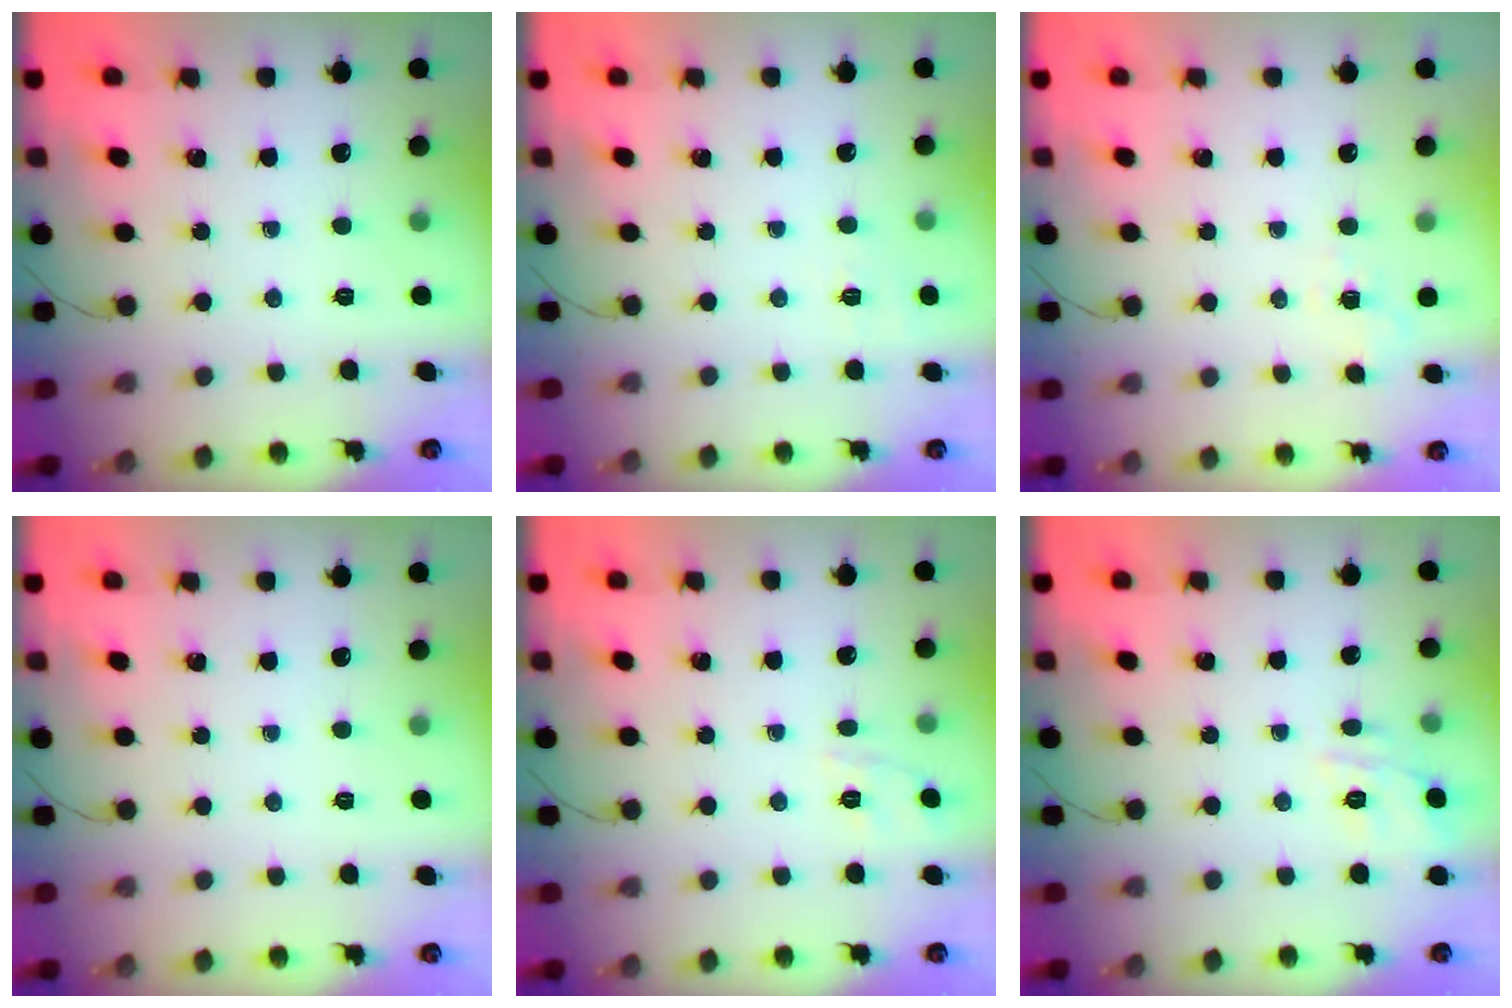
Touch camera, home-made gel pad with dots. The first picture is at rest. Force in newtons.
{"total": 3.4, "press": 2.8, "slide": 1.9}
{"total": 5.8, "press": 5.6, "slide": 1.7}
{"total": 0.0}
{"total": 1.8, "press": 0.3, "slide": 1.8}
{"total": 10.1, "press": 10.0, "slide": 1.3}